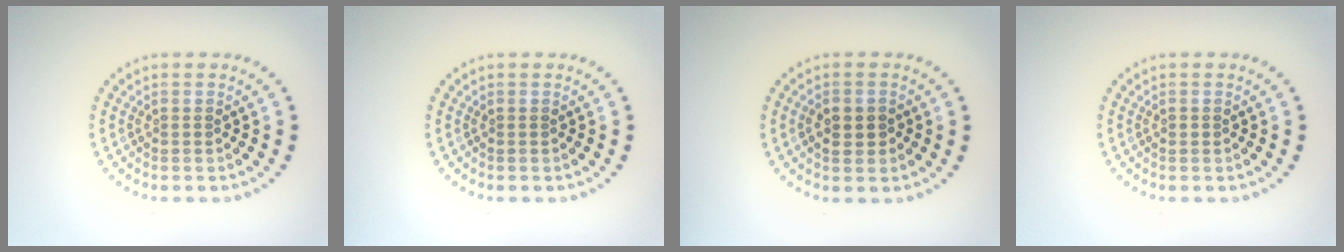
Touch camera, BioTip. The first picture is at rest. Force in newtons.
{"total": 0.0}
{"total": 2.0, "press": 2.0, "slide": 0.2}
{"total": 0.6, "press": 0.6, "slide": 0.1}